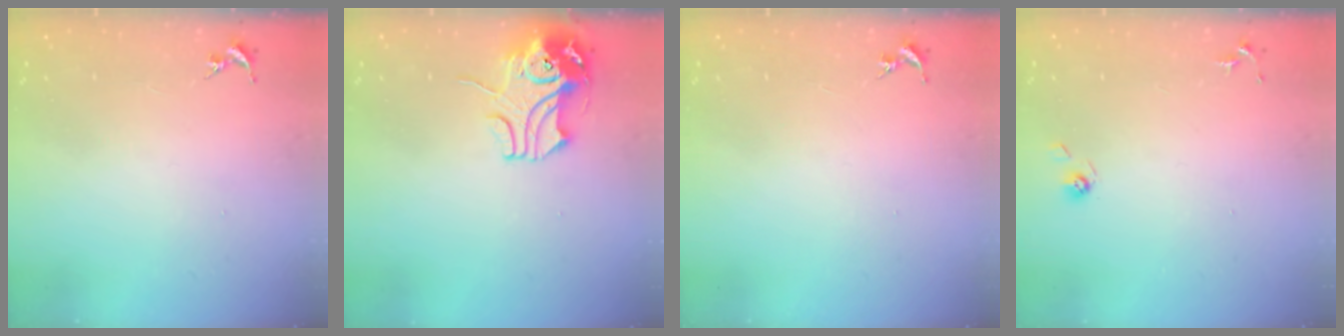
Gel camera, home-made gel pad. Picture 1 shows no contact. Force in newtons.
{"total": 10.6, "press": 10.4, "slide": 1.7}
{"total": 0.0}
{"total": 3.8, "press": 3.3, "slide": 1.8}